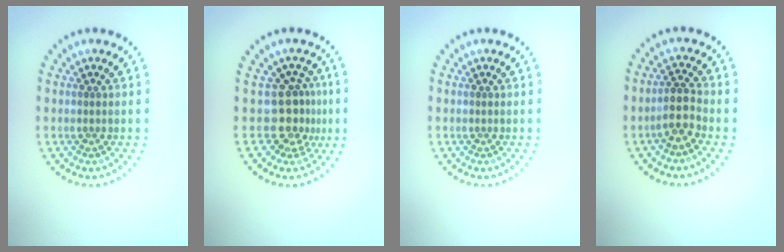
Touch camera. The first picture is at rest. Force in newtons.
{"total": 3.2, "press": 2.4, "slide": 2.2}
{"total": 0.0}
{"total": 2.7, "press": 2.3, "slide": 1.5}